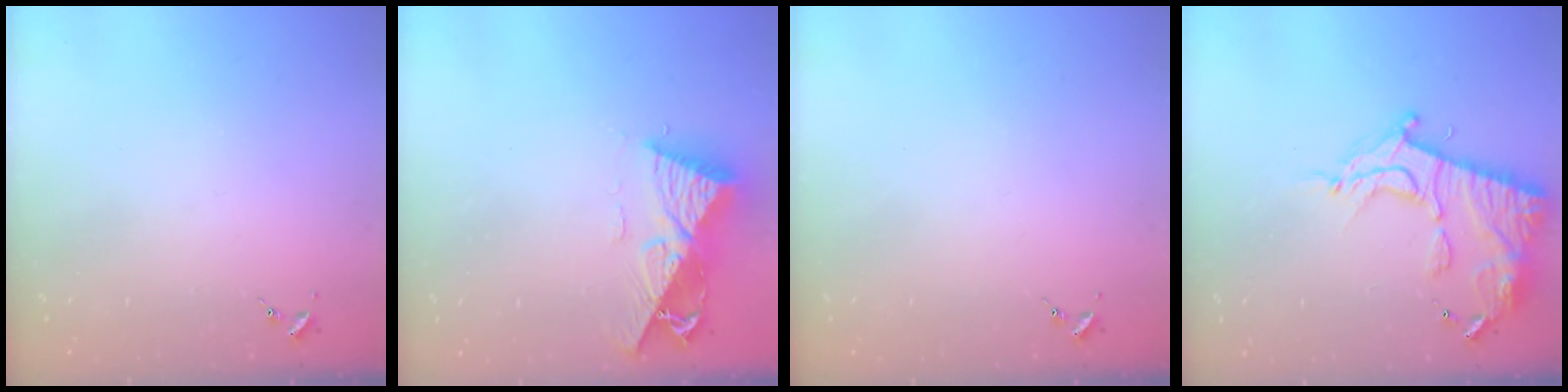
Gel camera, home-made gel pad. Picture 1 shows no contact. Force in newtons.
{"total": 11.7, "press": 11.6, "slide": 1.0}
{"total": 0.0}
{"total": 16.2, "press": 16.1, "slide": 1.4}